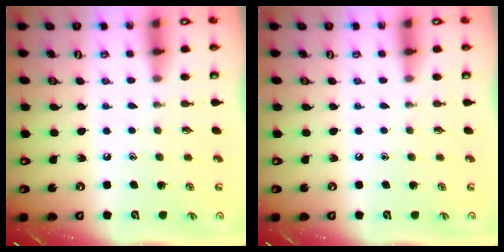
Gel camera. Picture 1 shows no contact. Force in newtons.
{"total": 0.0}